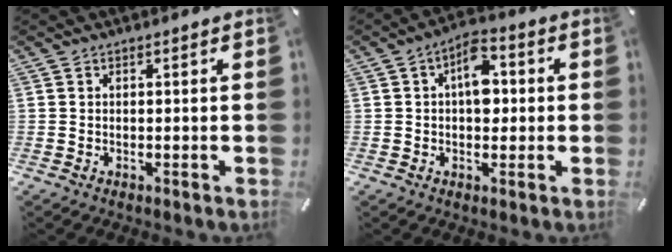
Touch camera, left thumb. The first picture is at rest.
{"total": 7.6, "force": [0.7, 4.7, 6.0], "torque": [-0.075, 0.001, 0.006]}